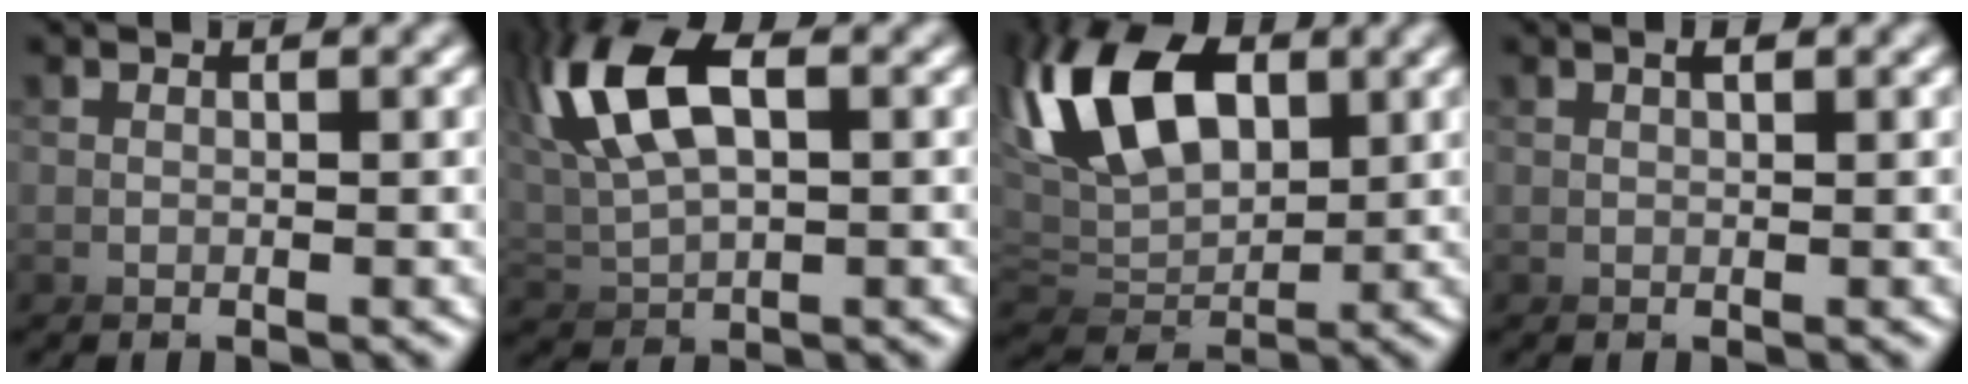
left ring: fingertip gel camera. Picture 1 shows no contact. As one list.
[{"total": 5.1, "force": [2.4, 2.8, 3.5], "torque": [-0.132, 0.009, 0.034]}, {"total": 6.5, "force": [2.5, 4.6, 3.9], "torque": [-0.095, 0.011, 0.026]}, {"total": 1.0, "force": [-0.3, -0.9, 0.1], "torque": [0.006, 0.011, -0.009]}]